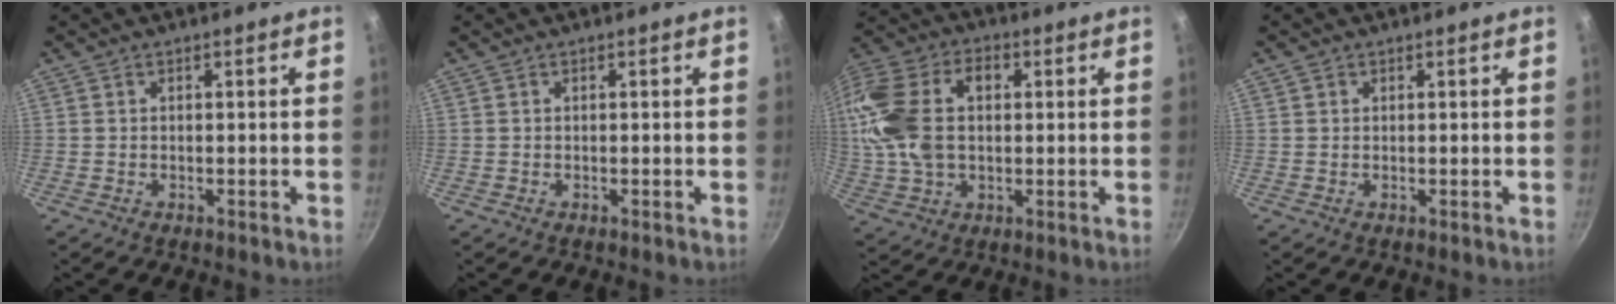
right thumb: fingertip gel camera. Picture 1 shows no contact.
{"total": 0.0}
{"total": 19.8, "force": [2.6, 13.2, 14.5], "torque": [-0.294, 0.028, 0.039]}
{"total": 0.7, "force": [0.3, 0.6, 0.1], "torque": [0.001, 0.002, 0.003]}